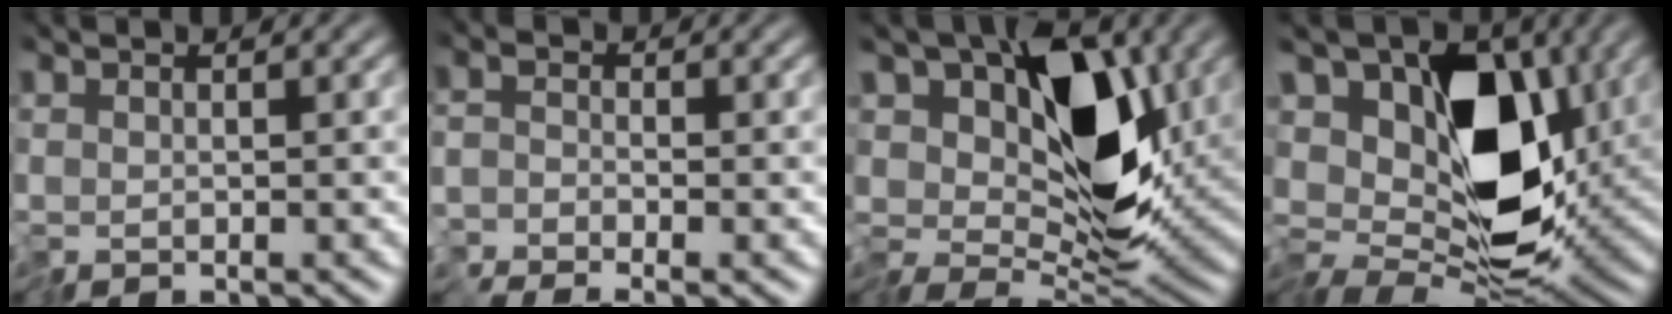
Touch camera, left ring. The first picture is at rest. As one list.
[{"total": 1.0, "force": [-1.0, 0.1, 0.0], "torque": [0.001, -0.001, -0.028]}, {"total": 10.9, "force": [2.0, 6.5, 8.5], "torque": [-0.125, -0.001, 0.026]}, {"total": 12.2, "force": [1.7, 7.5, 9.5], "torque": [-0.148, 0.000, 0.019]}]